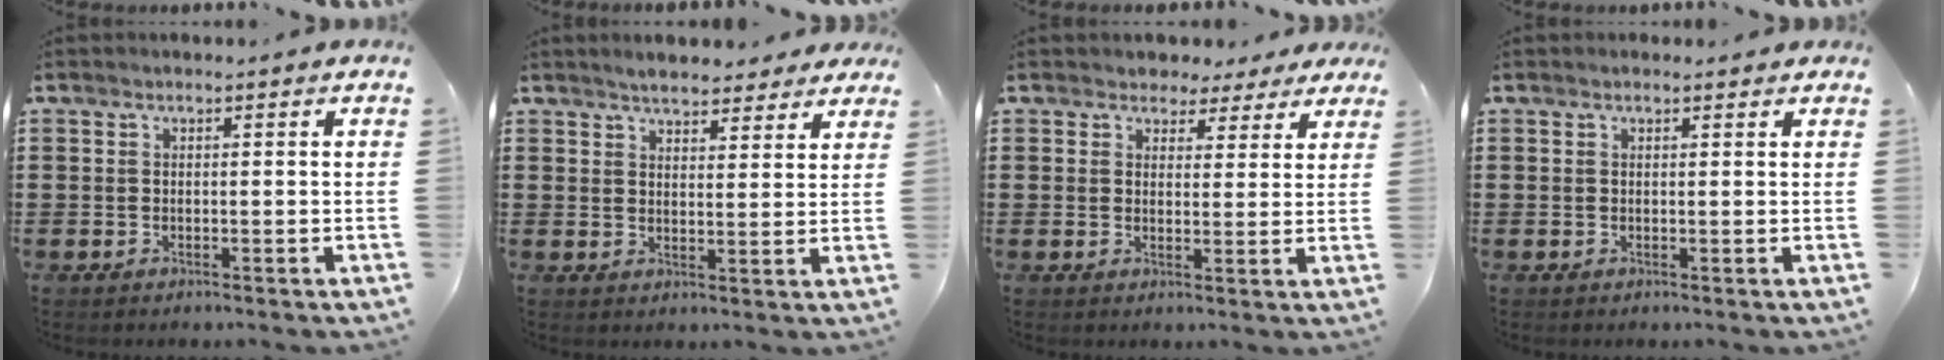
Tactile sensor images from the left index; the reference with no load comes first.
{"total": 3.8, "force": [3.7, 1.0, 0.7], "torque": [-0.024, -0.003, 0.069]}
{"total": 3.3, "force": [2.7, 1.9, 0.3], "torque": [-0.014, 0.000, 0.049]}
{"total": 0.6, "force": [0.4, 0.4, 0.1], "torque": [-0.004, 0.005, 0.007]}